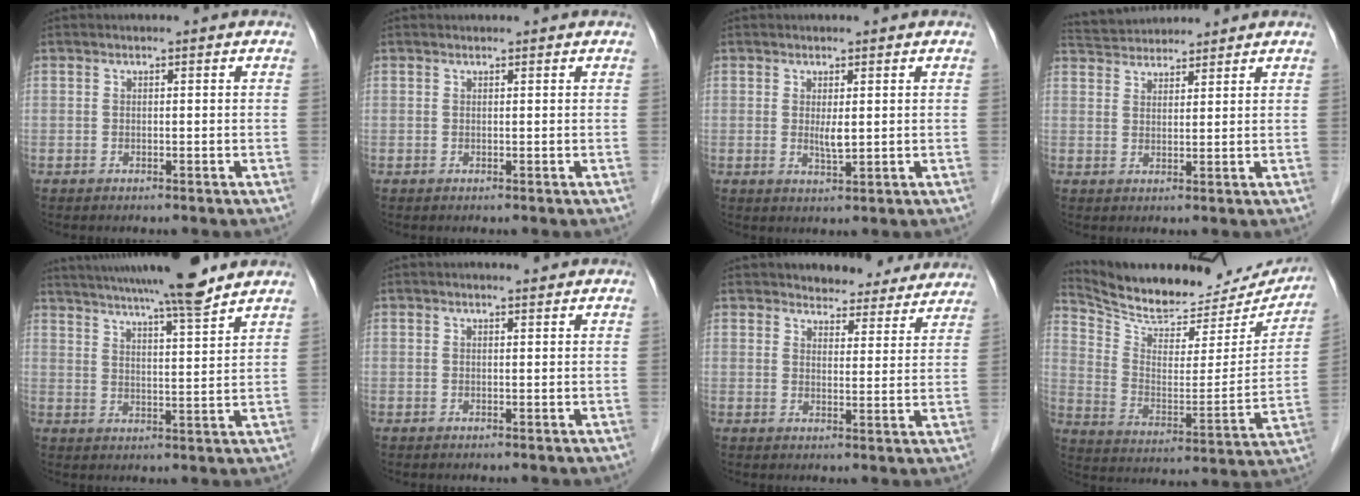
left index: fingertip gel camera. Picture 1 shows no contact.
{"total": 0.9, "force": [0.9, 0.1, 0.1], "torque": [-0.007, 0.012, 0.016]}
{"total": 2.1, "force": [0.4, 0.3, 2.0], "torque": [-0.041, -0.006, 0.012]}
{"total": 7.2, "force": [7.0, 1.3, 1.4], "torque": [-0.030, 0.036, 0.120]}
{"total": 16.2, "force": [14.2, -0.2, 7.8], "torque": [-0.133, 0.007, 0.207]}
{"total": 1.7, "force": [1.5, 0.2, 0.7], "torque": [-0.013, 0.007, 0.024]}
{"total": 12.2, "force": [11.5, 3.6, 2.3], "torque": [0.000, -0.009, 0.127]}
{"total": 23.2, "force": [21.3, 7.1, 6.1], "torque": [-0.103, -0.037, 0.302]}